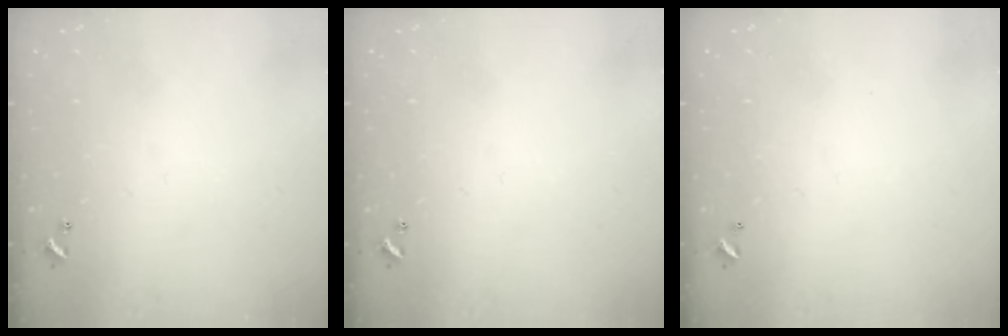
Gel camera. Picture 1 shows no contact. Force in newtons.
{"total": 0.0}
{"total": 2.9, "press": 2.9, "slide": 0.1}